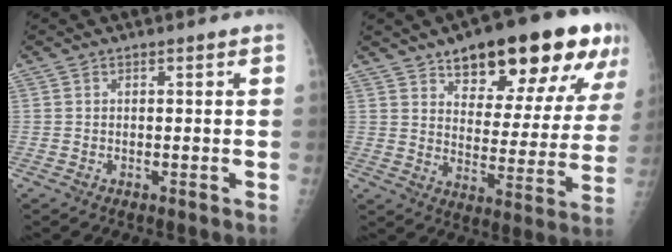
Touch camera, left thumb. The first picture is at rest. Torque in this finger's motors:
{"motor_torque": [0.31, 0.58, 0.75, -0.72, 0.12]}